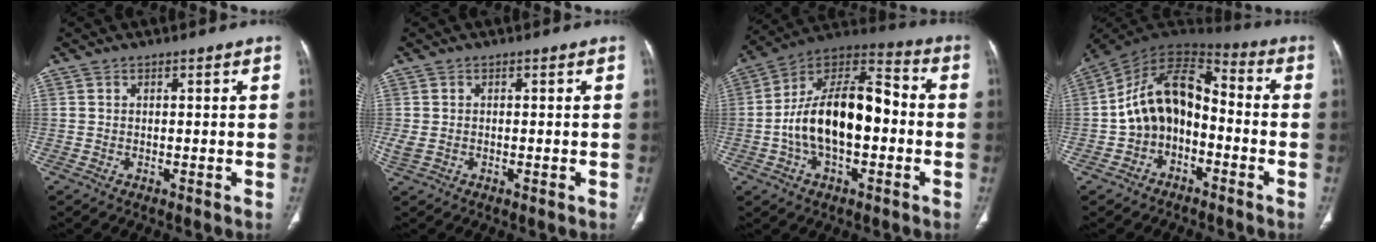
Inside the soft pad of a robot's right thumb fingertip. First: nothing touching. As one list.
[{"total": 2.4, "force": [-0.4, 1.5, 1.8], "torque": [-0.051, 0.007, -0.002]}, {"total": 19.5, "force": [-2.1, 10.3, 16.4], "torque": [-0.277, 0.045, -0.040]}, {"total": 13.8, "force": [-2.8, 9.5, 9.6], "torque": [-0.146, 0.065, -0.059]}]